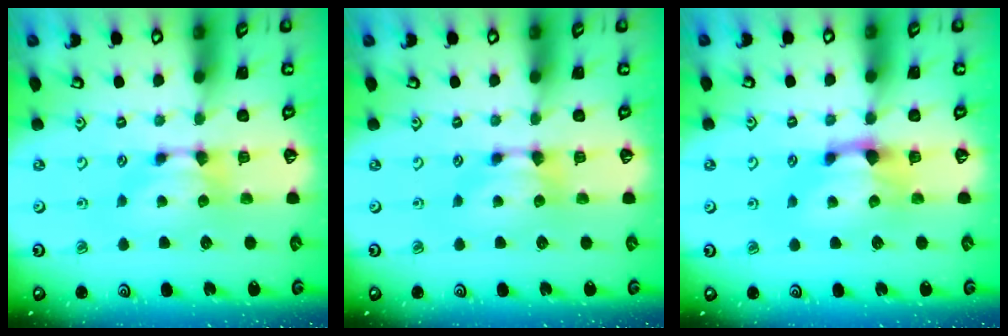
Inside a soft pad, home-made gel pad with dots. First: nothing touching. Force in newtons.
{"total": 0.0}
{"total": 1.6, "press": 1.0, "slide": 1.3}